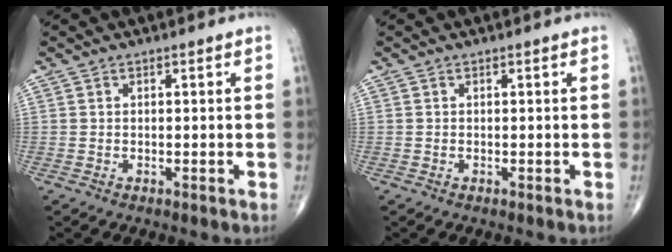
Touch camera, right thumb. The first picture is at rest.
{"total": 0.0}